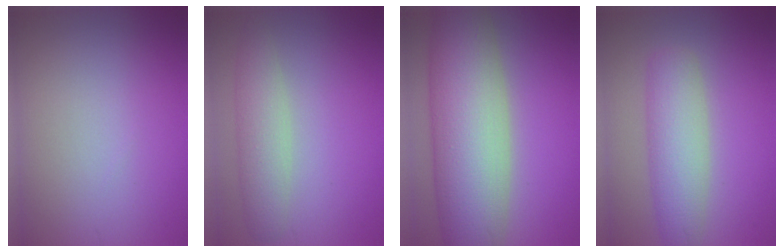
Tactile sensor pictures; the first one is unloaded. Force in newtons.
{"total": 3.6, "press": 3.6, "slide": 0.3}
{"total": 12.5, "press": 12.5, "slide": 0.6}
{"total": 5.2, "press": 5.2, "slide": 0.2}